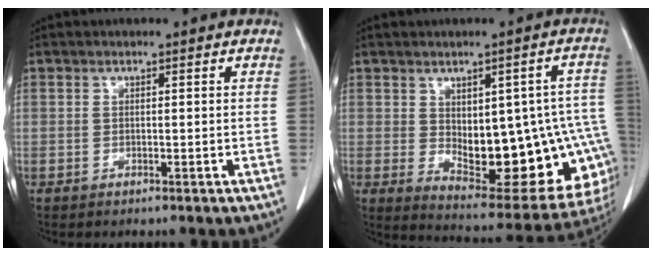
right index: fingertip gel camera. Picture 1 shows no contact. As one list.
[{"total": 20.8, "force": [-2.3, 8.9, 18.7], "torque": [-0.173, 0.015, 0.000]}]